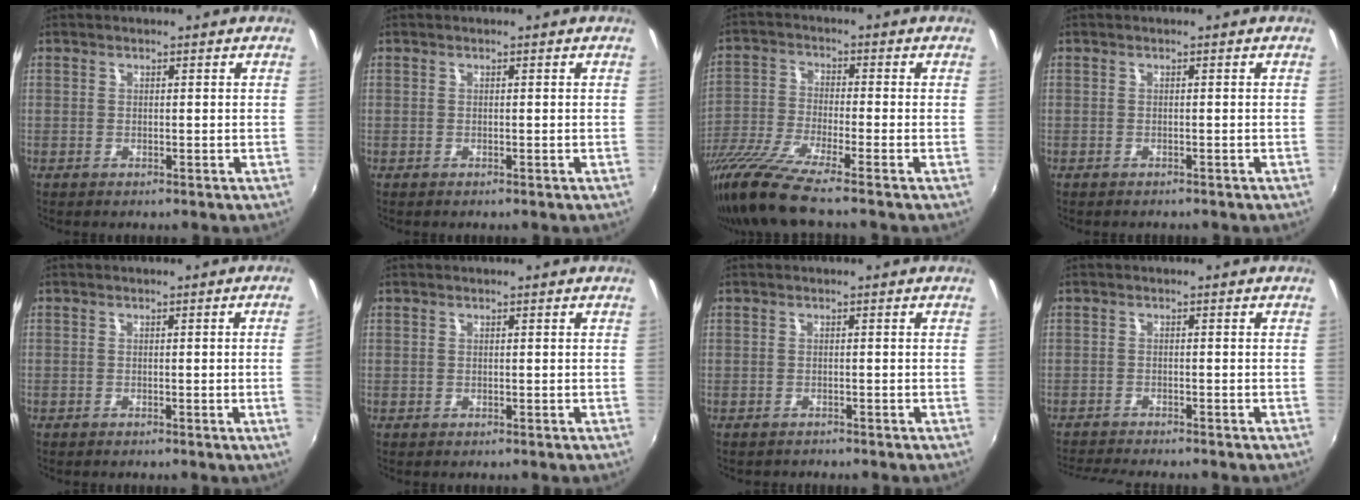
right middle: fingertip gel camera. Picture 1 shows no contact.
{"total": 0.0}
{"total": 13.3, "force": [-10.6, -0.5, 8.1], "torque": [-0.175, -0.045, -0.203]}
{"total": 1.0, "force": [-1.0, 0.4, 0.1], "torque": [-0.007, -0.003, -0.014]}
{"total": 2.2, "force": [-0.2, -1.4, 1.8], "torque": [-0.025, -0.012, 0.003]}
{"total": 0.0}
{"total": 0.9, "force": [-0.9, 0.2, -0.2], "torque": [-0.001, 0.001, -0.015]}
{"total": 5.7, "force": [-5.4, 0.0, 1.7], "torque": [-0.050, -0.018, -0.094]}